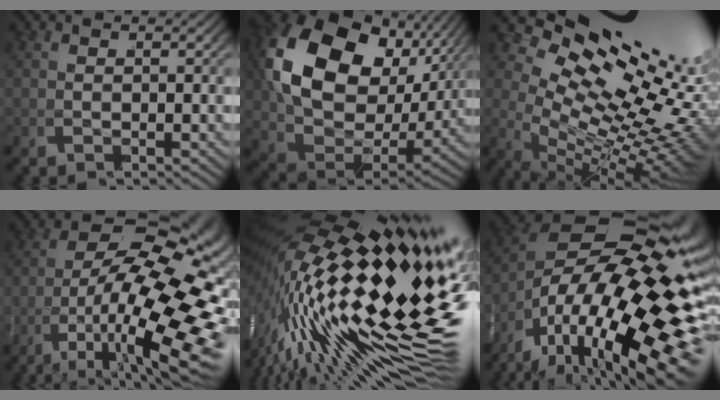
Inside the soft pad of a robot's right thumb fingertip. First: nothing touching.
{"total": 15.3, "force": [3.4, 10.4, 10.7], "torque": [-0.233, -0.012, 0.054]}
{"total": 15.6, "force": [0.7, 9.3, 12.6], "torque": [-0.174, -0.036, 0.021]}
{"total": 16.2, "force": [-3.6, 8.5, 13.3], "torque": [-0.212, -0.050, -0.033]}
{"total": 18.9, "force": [0.5, 10.4, 15.8], "torque": [-0.274, -0.036, 0.022]}
{"total": 21.6, "force": [-2.6, 13.1, 17.0], "torque": [-0.307, -0.048, -0.022]}